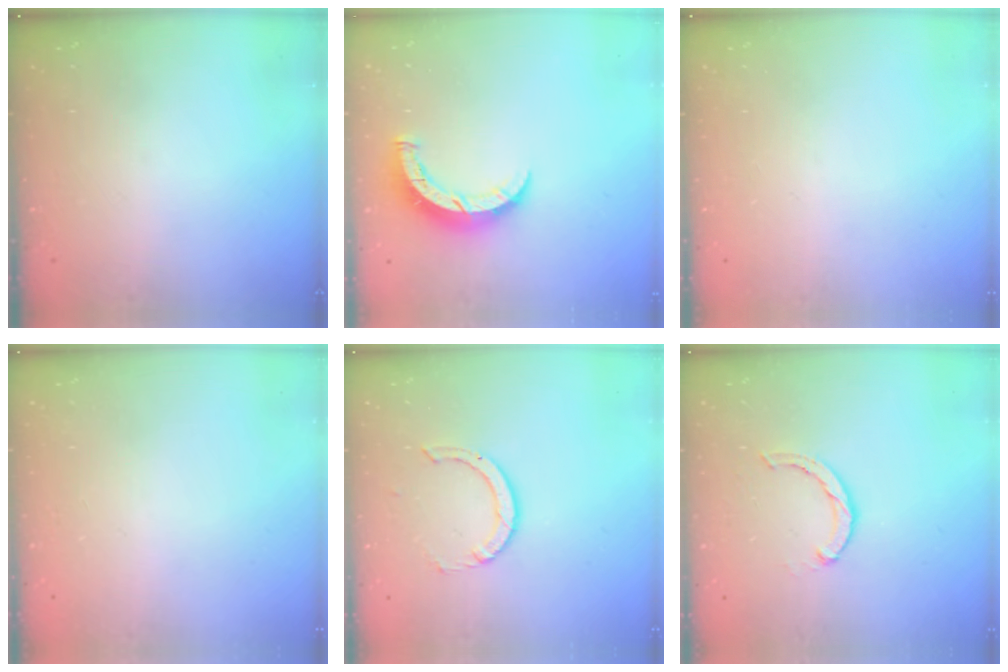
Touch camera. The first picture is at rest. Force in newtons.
{"total": 9.0, "press": 9.0, "slide": 0.7}
{"total": 0.0}
{"total": 2.6, "press": 2.6, "slide": 0.2}
{"total": 1.7, "press": 1.7, "slide": 0.1}
{"total": 2.4, "press": 2.4, "slide": 0.4}